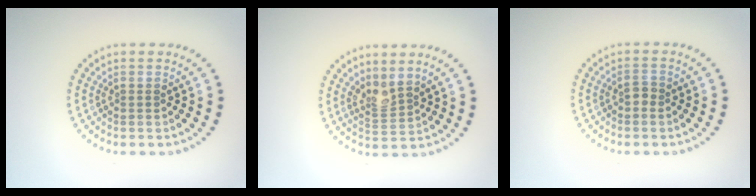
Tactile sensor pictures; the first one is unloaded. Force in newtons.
{"total": 2.1, "press": 1.6, "slide": 1.4}
{"total": 0.7, "press": 0.7, "slide": 0.1}